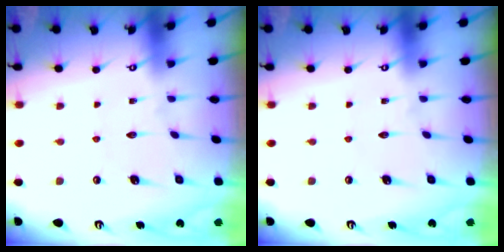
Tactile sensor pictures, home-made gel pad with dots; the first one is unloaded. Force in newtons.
{"total": 0.0}